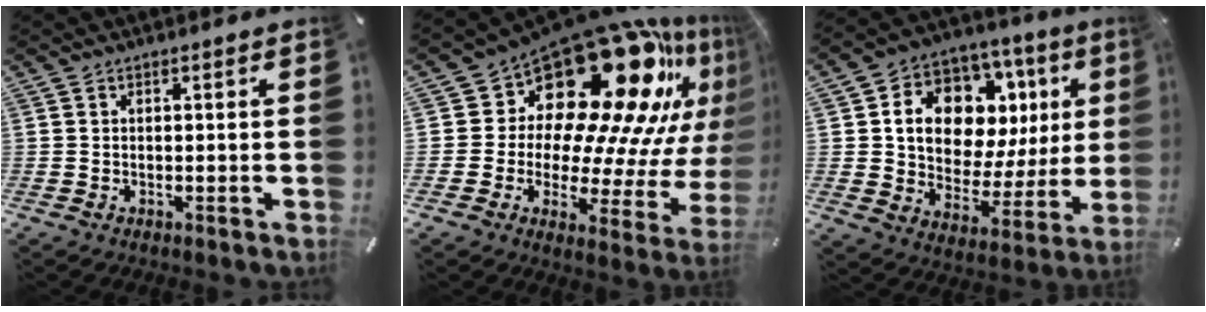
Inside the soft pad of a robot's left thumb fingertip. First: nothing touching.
{"total": 25.2, "force": [14.4, 14.1, 15.3], "torque": [-0.213, -0.152, 0.256]}
{"total": 14.2, "force": [5.8, 10.0, 8.2], "torque": [-0.130, -0.044, 0.107]}